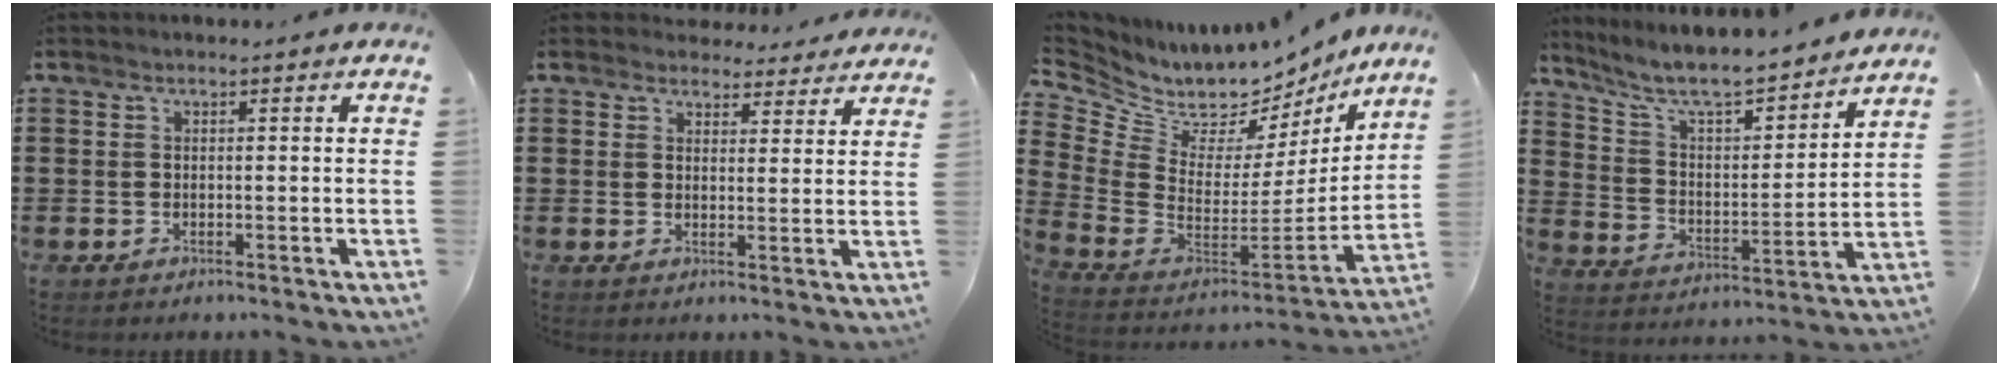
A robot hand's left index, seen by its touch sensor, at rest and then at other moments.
{"total": 3.8, "force": [3.6, 1.1, 0.6], "torque": [-0.016, -0.014, 0.067]}
{"total": 6.1, "force": [5.2, 3.3, 0.2], "torque": [-0.054, -0.067, 0.088]}
{"total": 7.4, "force": [6.5, 1.1, 3.3], "torque": [-0.094, -0.050, 0.106]}